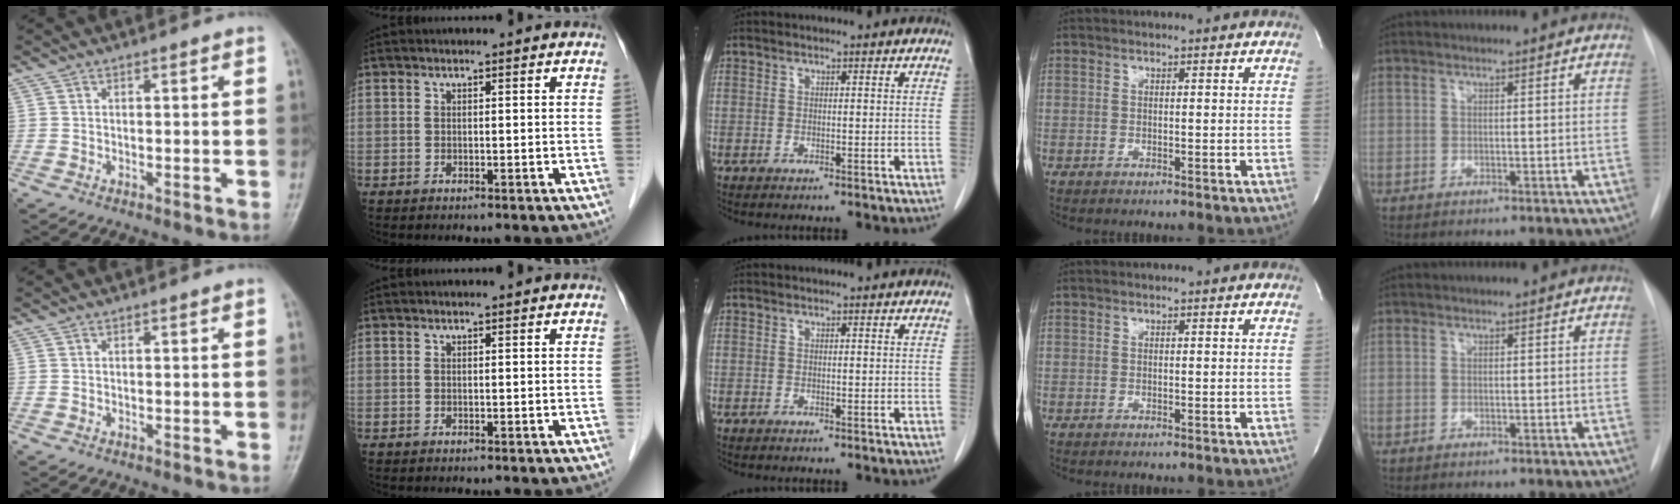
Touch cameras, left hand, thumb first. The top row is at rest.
{}